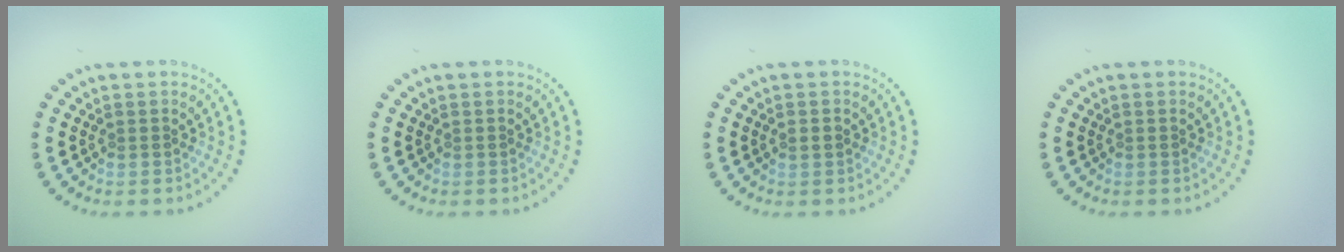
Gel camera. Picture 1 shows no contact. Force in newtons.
{"total": 0.0}
{"total": 1.2, "press": 1.2, "slide": 0.1}
{"total": 0.0}